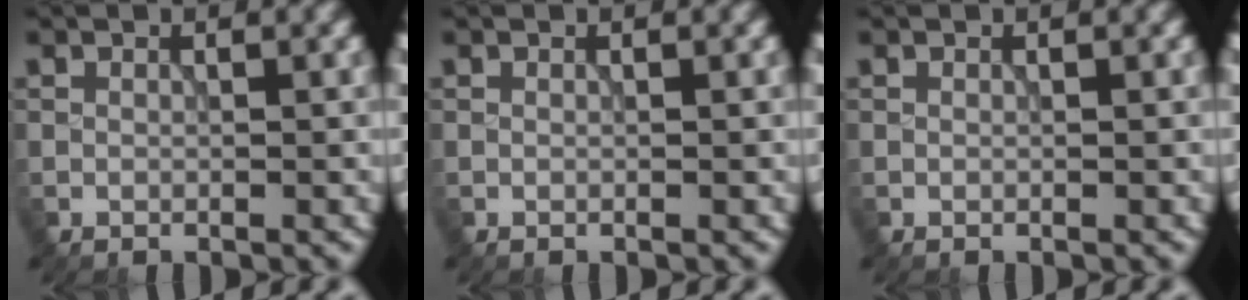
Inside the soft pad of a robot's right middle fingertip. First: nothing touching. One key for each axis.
{"total": 0.0}
{"total": 0.0}